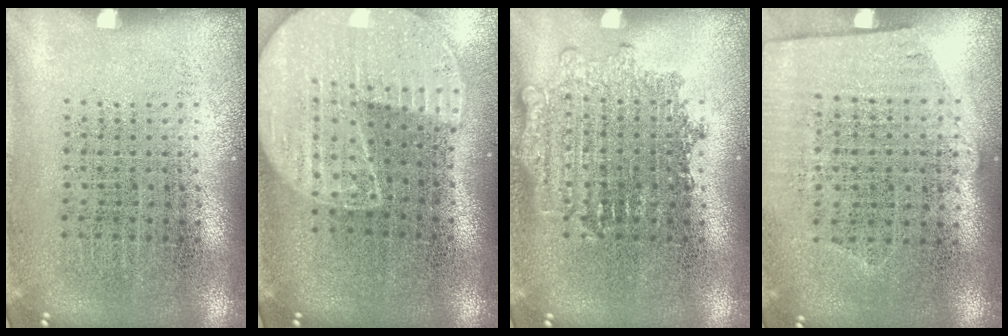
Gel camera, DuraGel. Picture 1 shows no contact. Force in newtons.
{"total": 2.0, "press": 1.8, "slide": 0.9}
{"total": 2.0, "press": 1.9, "slide": 0.4}
{"total": 1.2, "press": 1.1, "slide": 0.6}